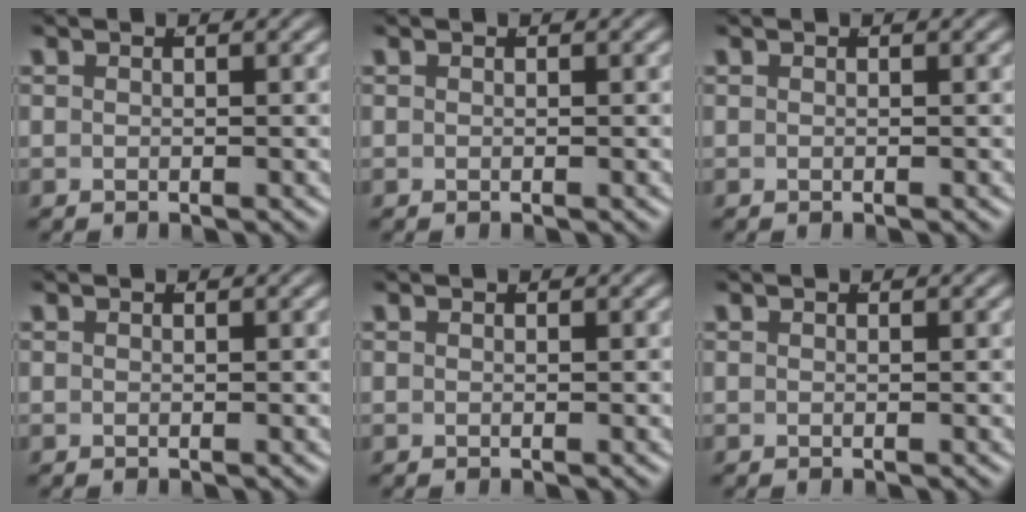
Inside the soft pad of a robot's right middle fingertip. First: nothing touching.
{"total": 0.0}
{"total": 0.0}
{"total": 0.0}
{"total": 0.0}
{"total": 0.0}